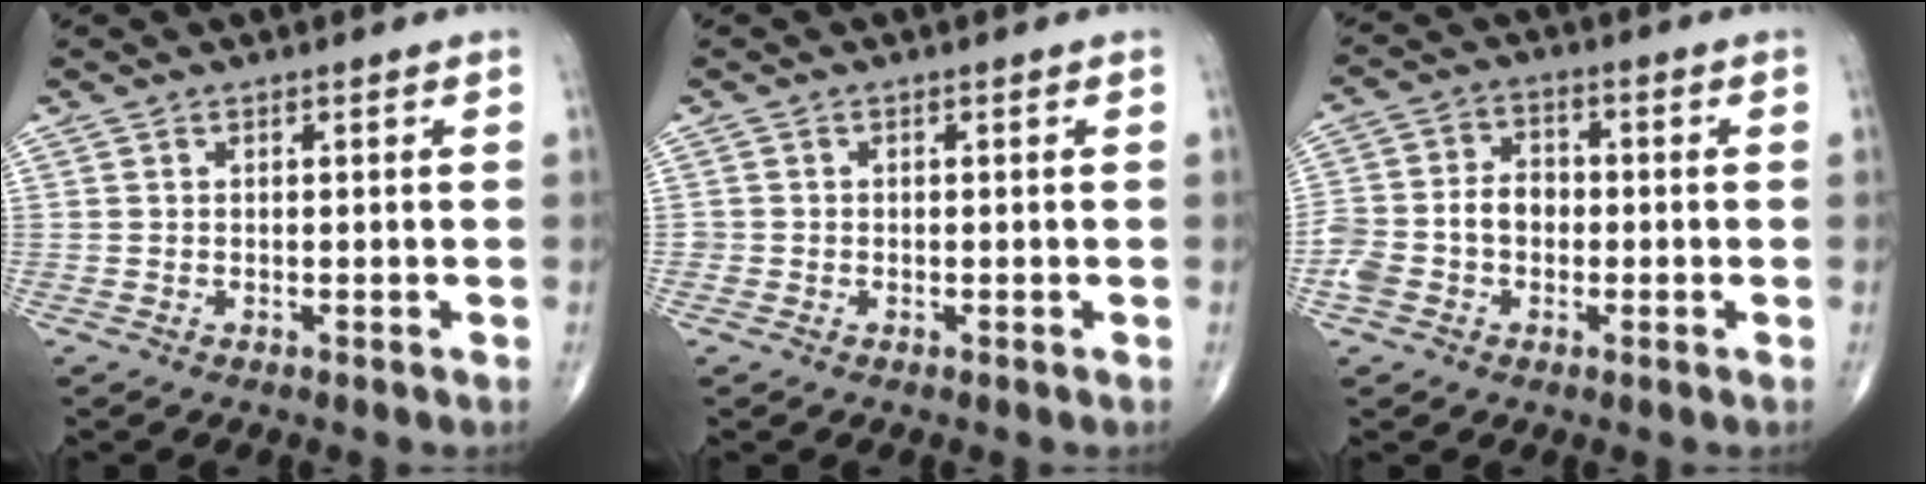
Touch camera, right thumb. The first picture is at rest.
{"total": 0.8, "force": [-0.3, 0.7, 0.0], "torque": [0.004, 0.006, -0.006]}
{"total": 8.9, "force": [-1.7, 6.8, 5.6], "torque": [-0.100, 0.034, -0.038]}